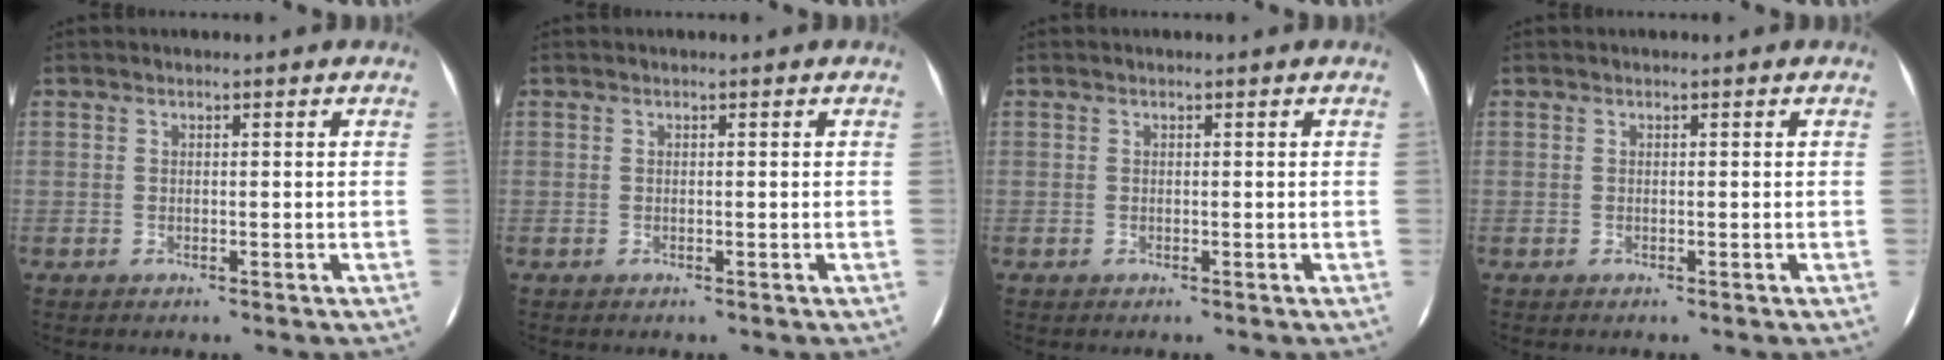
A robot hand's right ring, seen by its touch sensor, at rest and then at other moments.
{"total": 0.0}
{"total": 0.0}
{"total": 0.0}